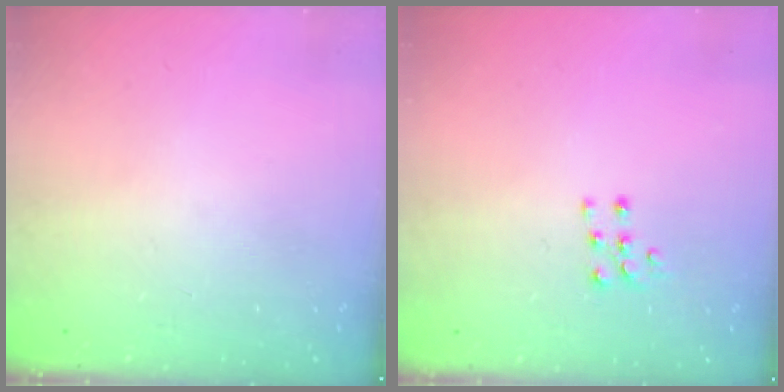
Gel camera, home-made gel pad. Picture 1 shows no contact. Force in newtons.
{"total": 5.6, "press": 5.6, "slide": 0.5}